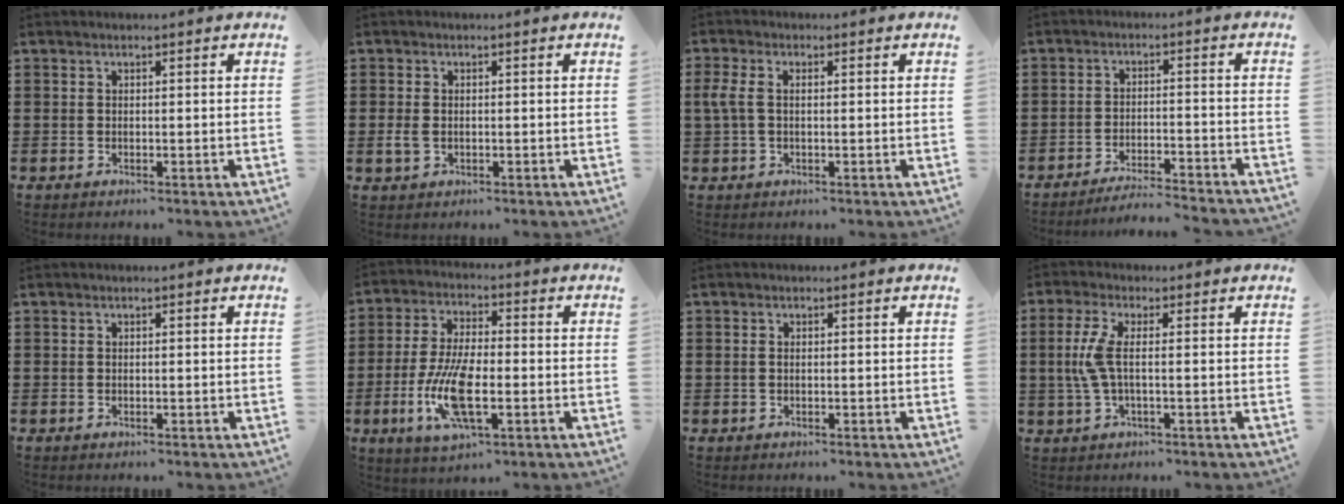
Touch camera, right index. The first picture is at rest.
{"total": 1.7, "force": [-0.2, 1.2, 1.1], "torque": [-0.032, 0.001, -0.007]}
{"total": 2.9, "force": [0.1, 1.4, 2.5], "torque": [-0.073, -0.002, -0.006]}
{"total": 4.2, "force": [-4.0, -0.1, 1.1], "torque": [-0.021, -0.001, -0.080]}
{"total": 0.0}
{"total": 11.1, "force": [-3.1, 4.1, 9.8], "torque": [-0.220, -0.015, -0.059]}
{"total": 0.6, "force": [0.0, 0.3, 0.4], "torque": [-0.010, 0.001, 0.001]}
{"total": 4.4, "force": [-0.1, 1.0, 4.3], "torque": [-0.109, -0.011, -0.013]}